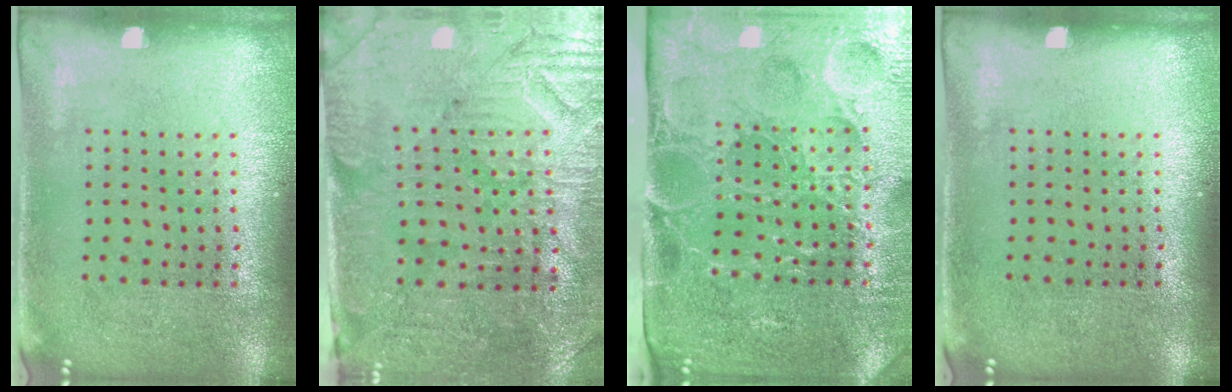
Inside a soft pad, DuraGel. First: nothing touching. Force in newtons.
{"total": 3.3, "press": 3.1, "slide": 1.2}
{"total": 5.0, "press": 4.2, "slide": 2.6}
{"total": 0.0}